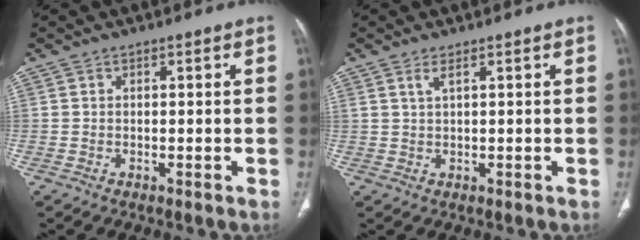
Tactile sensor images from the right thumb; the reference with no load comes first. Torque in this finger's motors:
{"motor_torque": [0.19, -0.53, 0.29, 0.05, 0.08]}